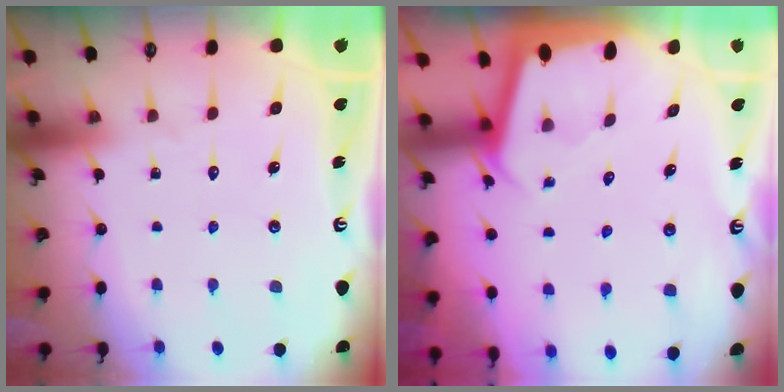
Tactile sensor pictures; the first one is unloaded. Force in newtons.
{"total": 1.8, "press": 1.8, "slide": 0.1}